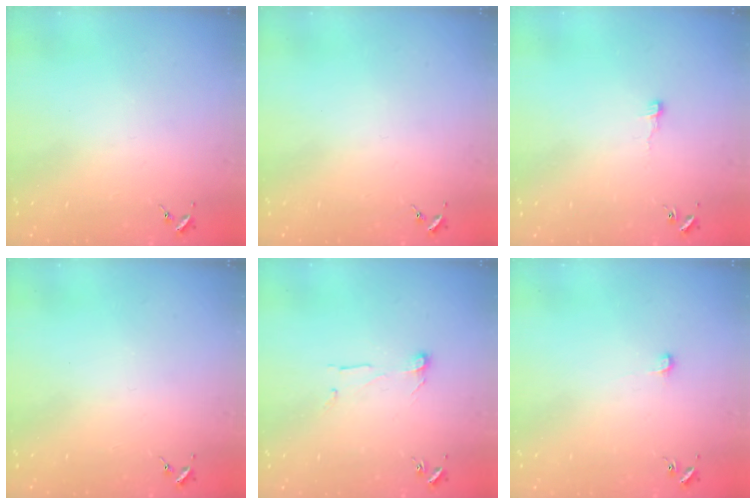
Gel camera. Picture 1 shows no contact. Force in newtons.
{"total": 0.0}
{"total": 3.6, "press": 3.6, "slide": 0.3}
{"total": 0.0}
{"total": 7.2, "press": 7.2, "slide": 0.5}
{"total": 4.3, "press": 4.3, "slide": 0.4}